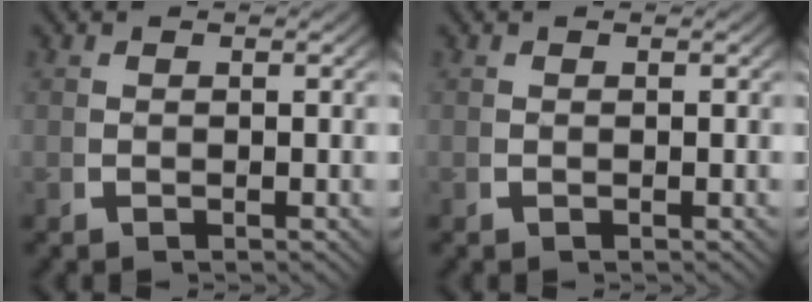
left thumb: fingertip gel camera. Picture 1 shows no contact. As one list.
[{"total": 0.0}]